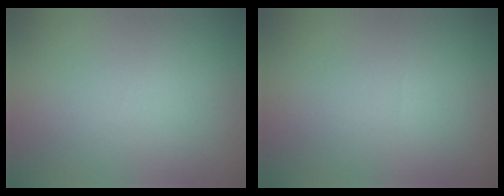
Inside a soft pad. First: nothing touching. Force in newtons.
{"total": 0.0}